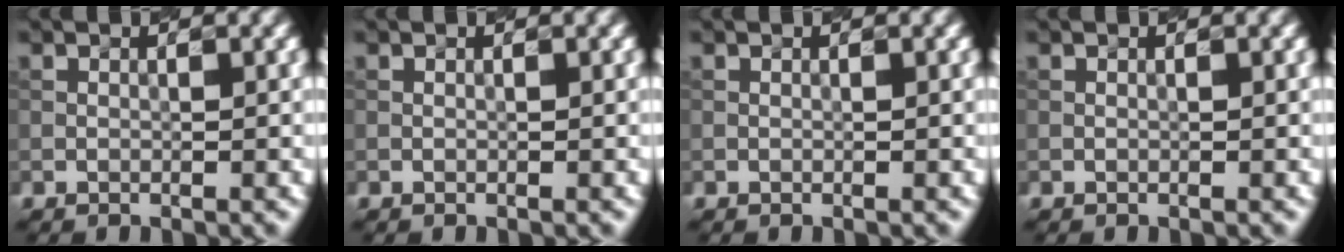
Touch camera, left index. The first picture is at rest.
{"total": 0.0}
{"total": 0.0}
{"total": 0.0}